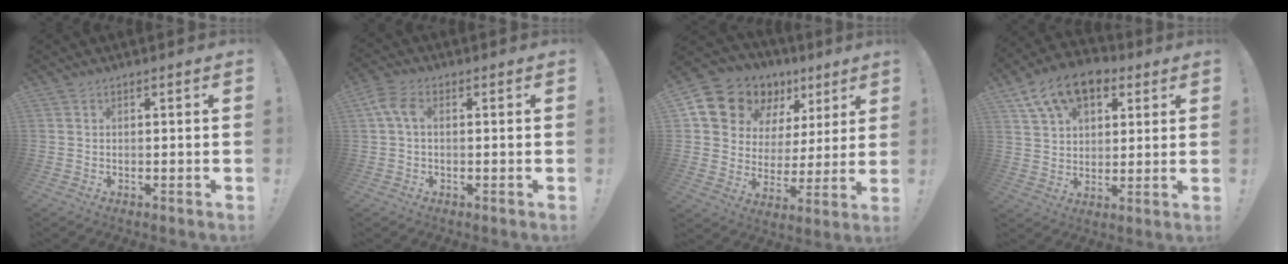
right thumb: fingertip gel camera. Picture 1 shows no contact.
{"total": 5.3, "force": [0.7, 3.1, 4.2], "torque": [-0.094, 0.010, 0.014]}
{"total": 15.0, "force": [10.5, 9.6, 4.7], "torque": [-0.091, -0.070, 0.208]}
{"total": 14.3, "force": [7.6, 9.3, 7.7], "torque": [-0.134, -0.032, 0.146]}